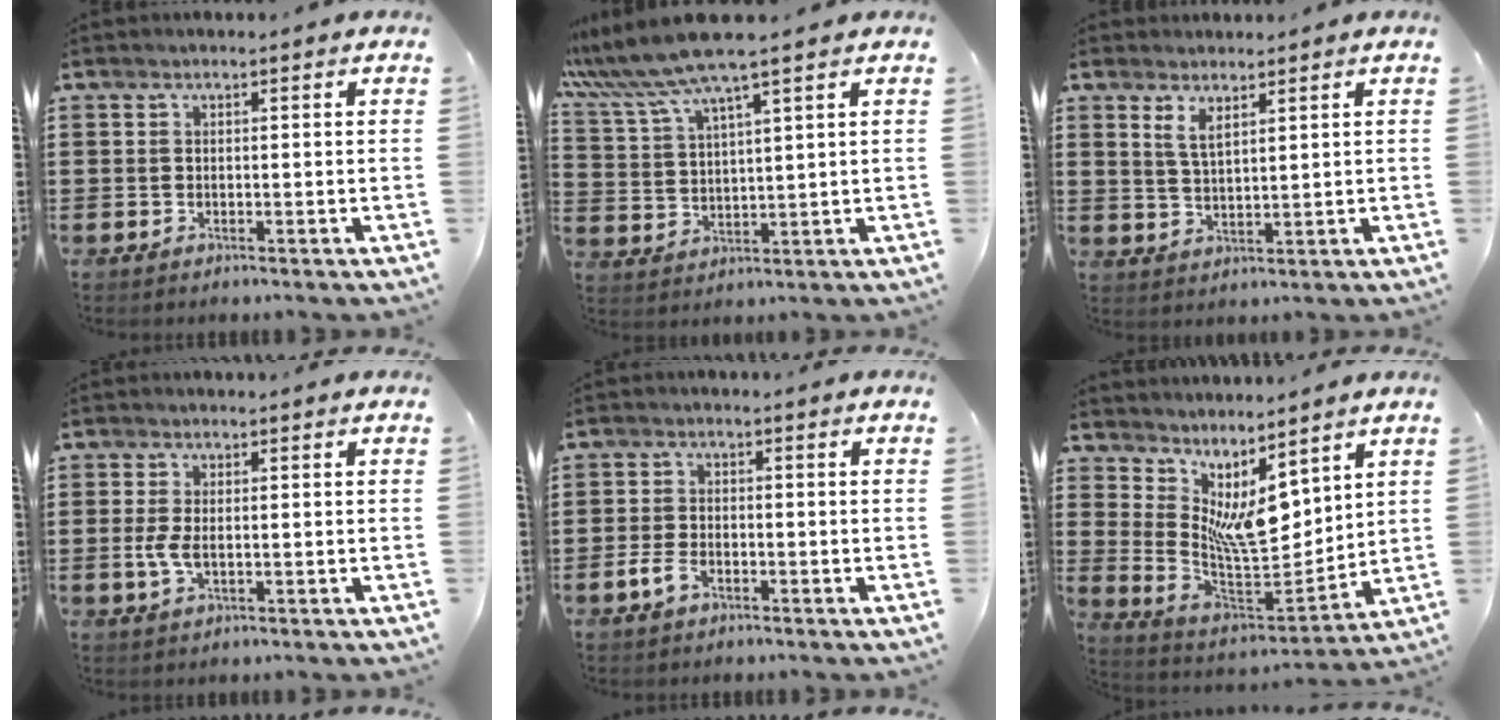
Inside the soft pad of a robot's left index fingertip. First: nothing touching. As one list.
[{"total": 8.1, "force": [6.5, -0.2, 4.7], "torque": [-0.121, -0.030, 0.111]}, {"total": 3.2, "force": [2.4, 0.9, 1.9], "torque": [-0.042, 0.005, 0.044]}, {"total": 3.2, "force": [-0.4, 1.4, 2.8], "torque": [-0.074, -0.006, -0.014]}, {"total": 3.3, "force": [-1.8, 1.7, 2.2], "torque": [-0.053, 0.000, -0.038]}, {"total": 7.6, "force": [4.2, 3.1, 5.5], "torque": [-0.120, -0.029, 0.079]}]